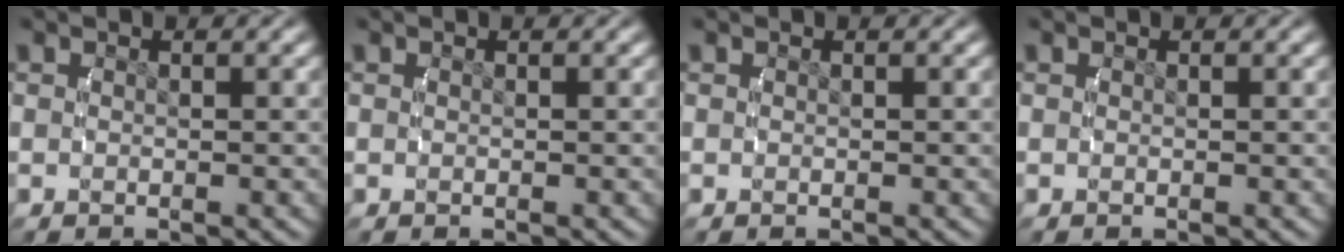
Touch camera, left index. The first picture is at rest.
{"total": 0.0}
{"total": 0.0}
{"total": 0.0}